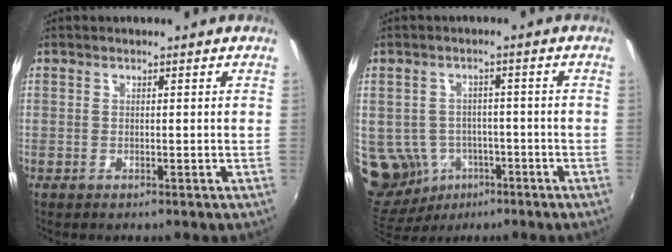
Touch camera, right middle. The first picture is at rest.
{"total": 10.8, "force": [-3.9, 9.2, 4.2], "torque": [-0.128, -0.003, -0.042]}